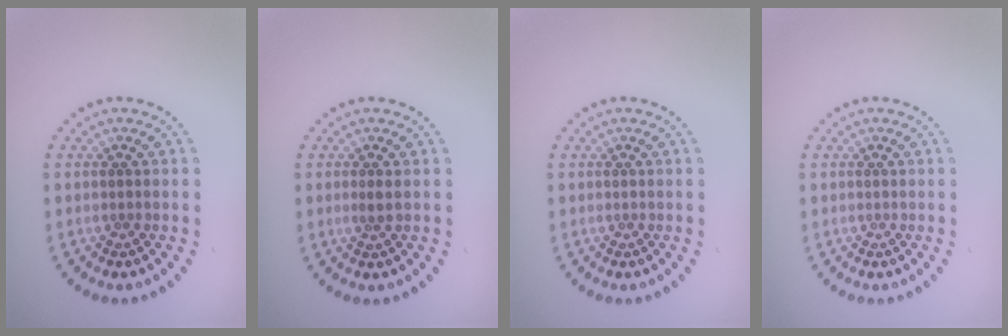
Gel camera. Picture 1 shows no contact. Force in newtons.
{"total": 1.0, "press": 0.8, "slide": 0.5}
{"total": 0.0}
{"total": 0.0}